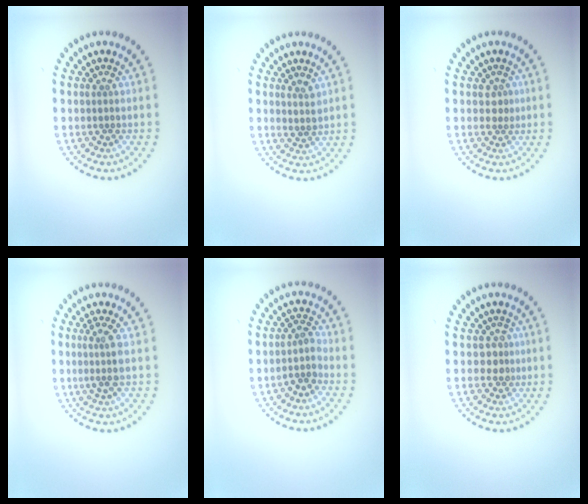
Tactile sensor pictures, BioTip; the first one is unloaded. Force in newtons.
{"total": 1.5, "press": 1.3, "slide": 0.8}
{"total": 1.2, "press": 1.1, "slide": 0.5}
{"total": 2.1, "press": 1.7, "slide": 1.3}
{"total": 1.9, "press": 1.5, "slide": 1.0}
{"total": 1.8, "press": 1.4, "slide": 1.2}